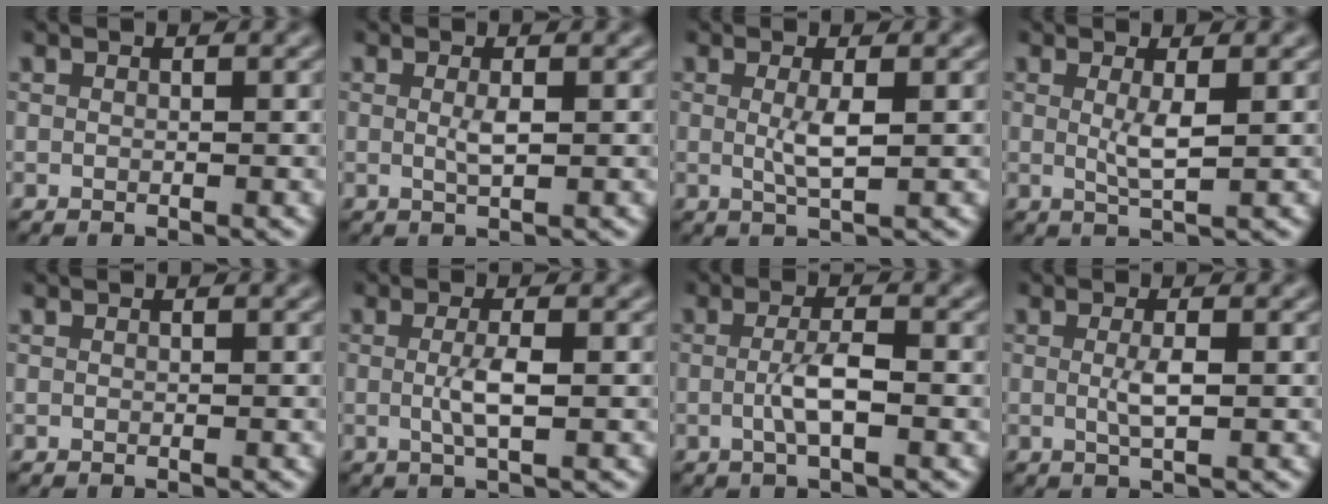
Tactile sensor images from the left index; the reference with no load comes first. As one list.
[{"total": 1.3, "force": [-0.5, 0.0, 1.2], "torque": [-0.020, 0.002, -0.003]}, {"total": 2.1, "force": [-0.4, 0.1, 2.0], "torque": [-0.040, -0.001, 0.000]}, {"total": 1.9, "force": [-0.2, 0.1, 1.9], "torque": [-0.037, -0.004, 0.005]}, {"total": 0.0}, {"total": 2.3, "force": [-0.7, 0.2, 2.2], "torque": [-0.044, 0.001, -0.008]}, {"total": 2.7, "force": [-1.0, 0.3, 2.4], "torque": [-0.044, 0.004, -0.016]}, {"total": 1.8, "force": [-0.6, 0.1, 1.7], "torque": [-0.032, 0.002, -0.005]}]